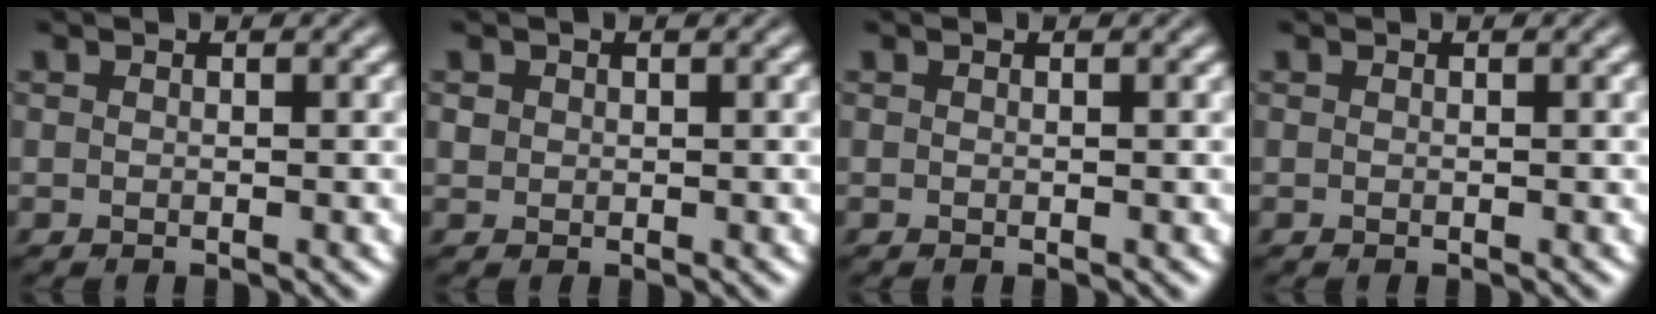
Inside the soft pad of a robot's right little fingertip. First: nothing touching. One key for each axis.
{"total": 0.7, "fx": 0.2, "fy": 0.6, "fz": 0.1, "tx": 0.001, "ty": -0.002, "tz": 0.004}
{"total": 0.0}
{"total": 0.0}